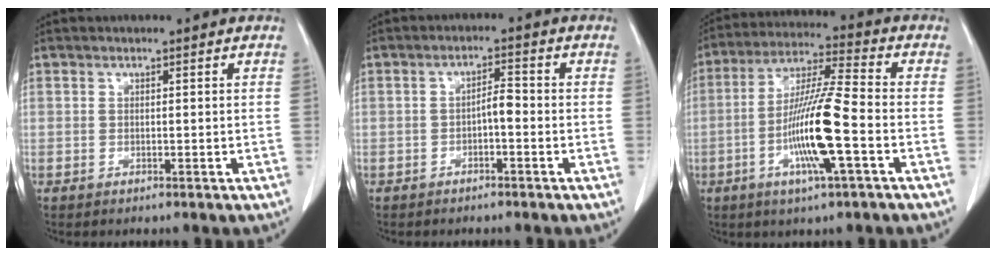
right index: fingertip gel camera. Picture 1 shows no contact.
{"total": 2.5, "force": [-0.8, 0.7, 2.3], "torque": [-0.036, 0.007, -0.014]}
{"total": 13.1, "force": [-3.8, 0.2, 12.5], "torque": [-0.244, -0.007, -0.076]}